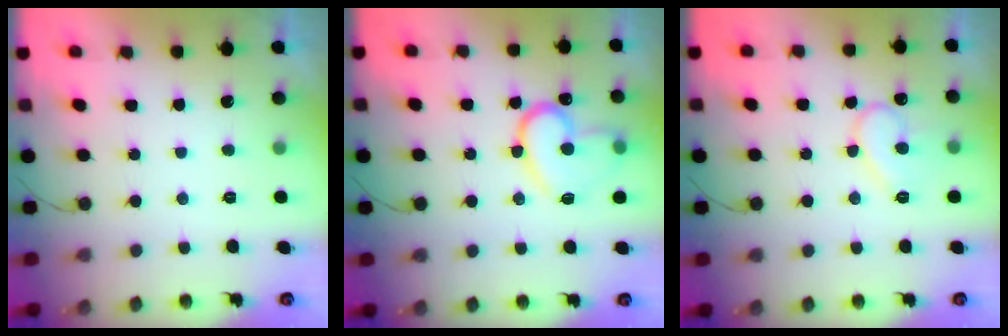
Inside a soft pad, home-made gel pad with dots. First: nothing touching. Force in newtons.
{"total": 15.9, "press": 15.9, "slide": 1.3}
{"total": 10.2, "press": 10.1, "slide": 0.9}